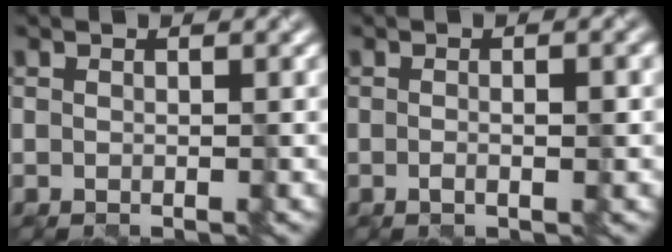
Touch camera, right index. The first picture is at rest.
{"total": 2.3, "force": [-0.2, 0.8, 2.1], "torque": [-0.020, 0.000, -0.009]}